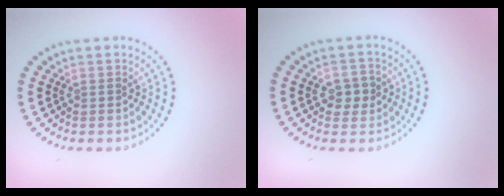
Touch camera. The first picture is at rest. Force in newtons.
{"total": 2.4, "press": 2.4, "slide": 0.4}